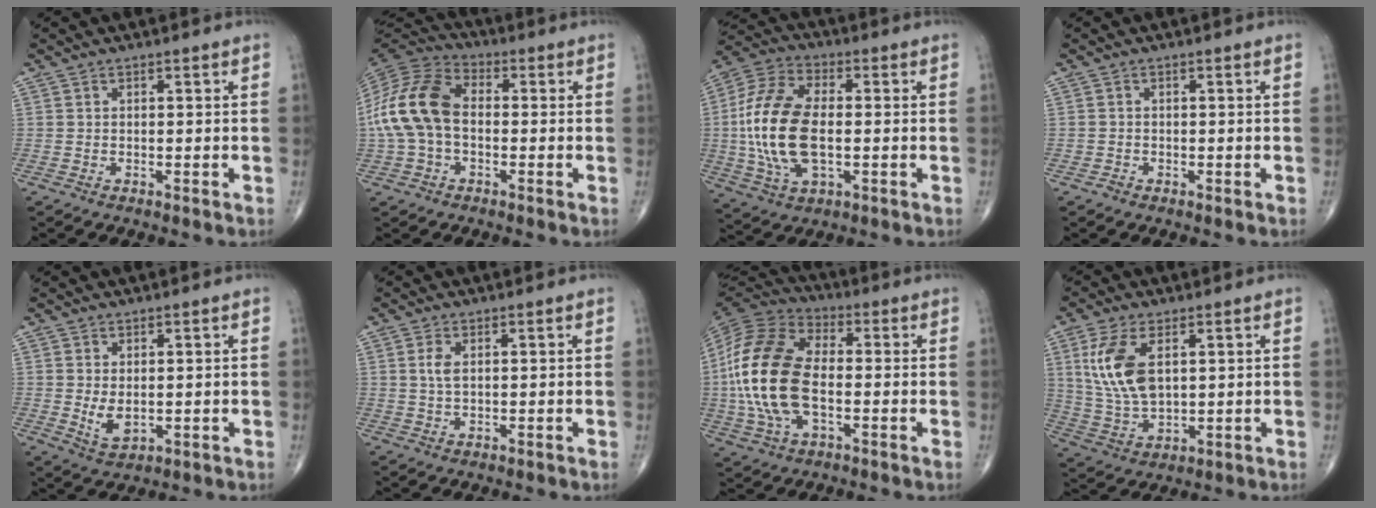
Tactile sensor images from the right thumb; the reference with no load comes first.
{"total": 14.7, "force": [-0.5, 9.5, 11.2], "torque": [-0.232, 0.036, -0.019]}
{"total": 18.1, "force": [-0.9, 9.5, 15.3], "torque": [-0.327, 0.009, -0.016]}
{"total": 0.7, "force": [-0.4, 0.5, 0.1], "torque": [0.000, 0.002, -0.012]}
{"total": 4.0, "force": [0.1, 2.4, 3.3], "torque": [-0.053, -0.011, 0.012]}
{"total": 2.7, "force": [0.7, 1.3, 2.2], "torque": [-0.048, 0.001, 0.015]}
{"total": 19.9, "force": [-1.6, 11.0, 16.6], "torque": [-0.355, 0.015, -0.034]}
{"total": 10.9, "force": [2.8, 5.7, 8.9], "torque": [-0.182, -0.009, 0.059]}